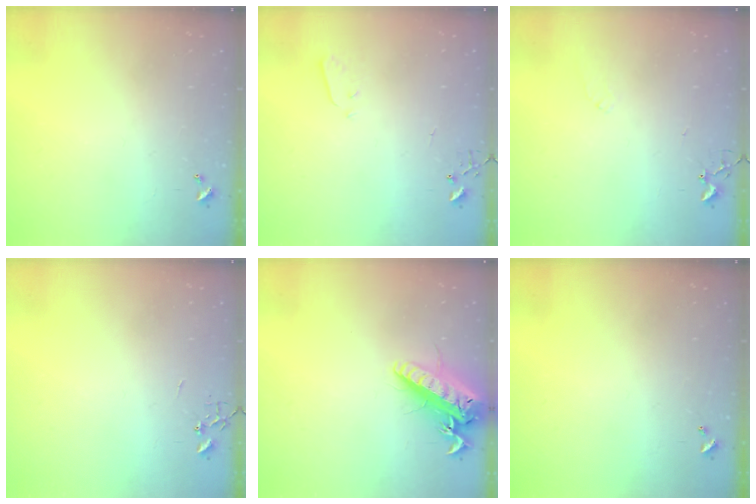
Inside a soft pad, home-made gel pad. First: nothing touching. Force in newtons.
{"total": 2.2, "press": 2.1, "slide": 0.3}
{"total": 5.5, "press": 5.5, "slide": 0.8}
{"total": 0.0}
{"total": 20.4, "press": 19.9, "slide": 4.5}
{"total": 0.0}